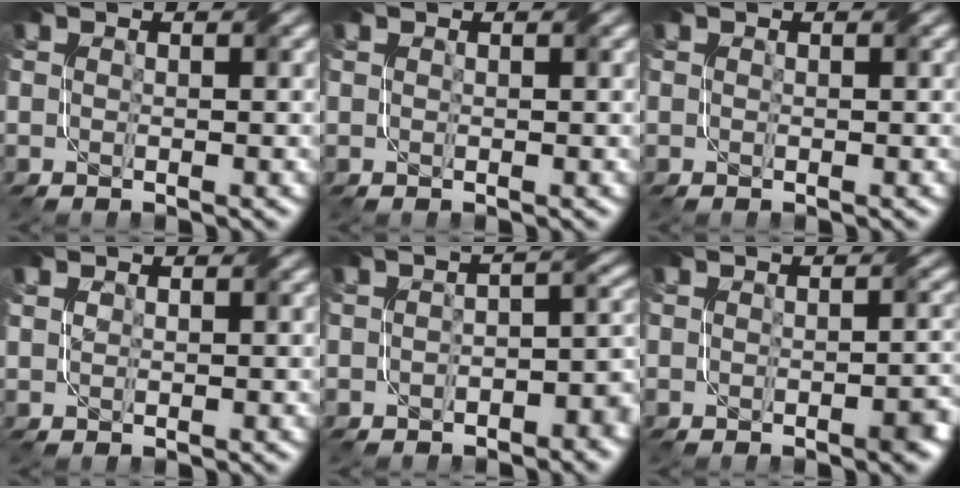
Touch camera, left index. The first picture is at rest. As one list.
[{"total": 0.0}, {"total": 0.0}, {"total": 0.7, "force": [0.6, 0.3, 0.2], "torque": [-0.007, -0.003, 0.012]}, {"total": 5.0, "force": [-1.6, 2.7, 3.9], "torque": [-0.035, 0.004, -0.026]}, {"total": 2.2, "force": [-0.9, 0.5, 1.9], "torque": [-0.020, 0.001, -0.012]}]